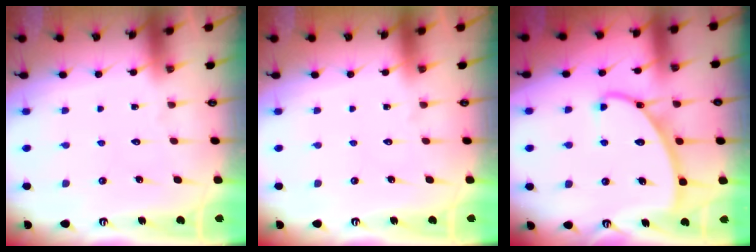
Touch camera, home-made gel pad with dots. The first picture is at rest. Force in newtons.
{"total": 0.0}
{"total": 9.7, "press": 9.7, "slide": 0.4}